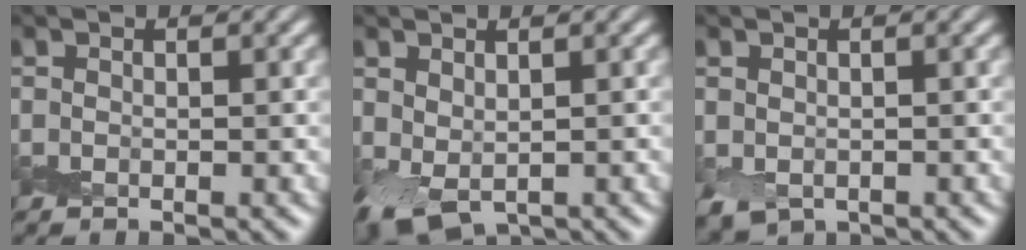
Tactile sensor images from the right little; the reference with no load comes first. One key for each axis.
{"total": 2.4, "fx": 0.0, "fy": 1.7, "fz": 1.8, "tx": -0.037, "ty": -0.007, "tz": 0.005}
{"total": 1.3, "fx": -0.4, "fy": 1.0, "fz": 0.7, "tx": -0.020, "ty": -0.010, "tz": -0.004}